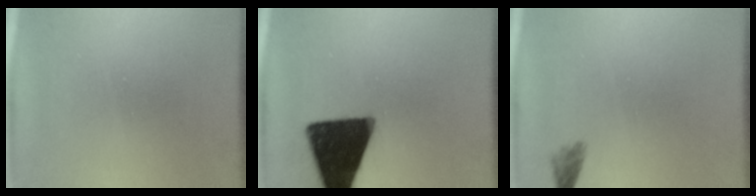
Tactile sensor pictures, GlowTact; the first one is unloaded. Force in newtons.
{"total": 18.3}
{"total": 1.6}